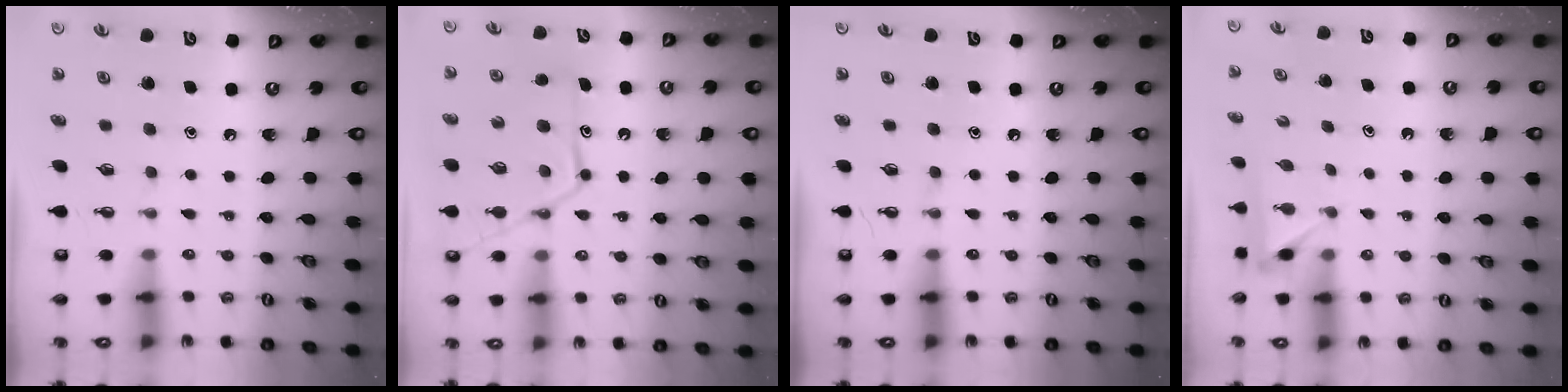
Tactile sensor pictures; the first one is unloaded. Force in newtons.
{"total": 15.3, "press": 15.3, "slide": 1.5}
{"total": 0.0}
{"total": 2.5, "press": 2.5, "slide": 0.3}